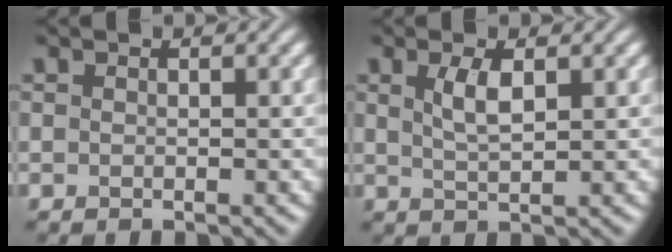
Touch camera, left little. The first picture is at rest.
{"total": 2.4, "force": [0.9, 0.8, 2.1], "torque": [-0.043, 0.000, 0.019]}